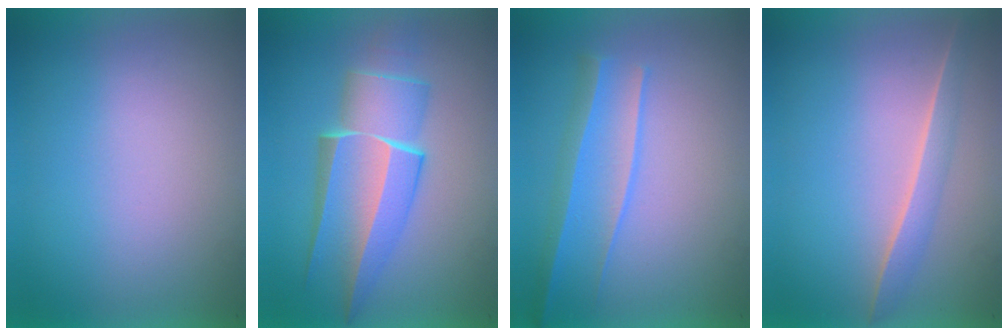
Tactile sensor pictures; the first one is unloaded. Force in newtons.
{"total": 5.8}
{"total": 2.2}
{"total": 1.5}